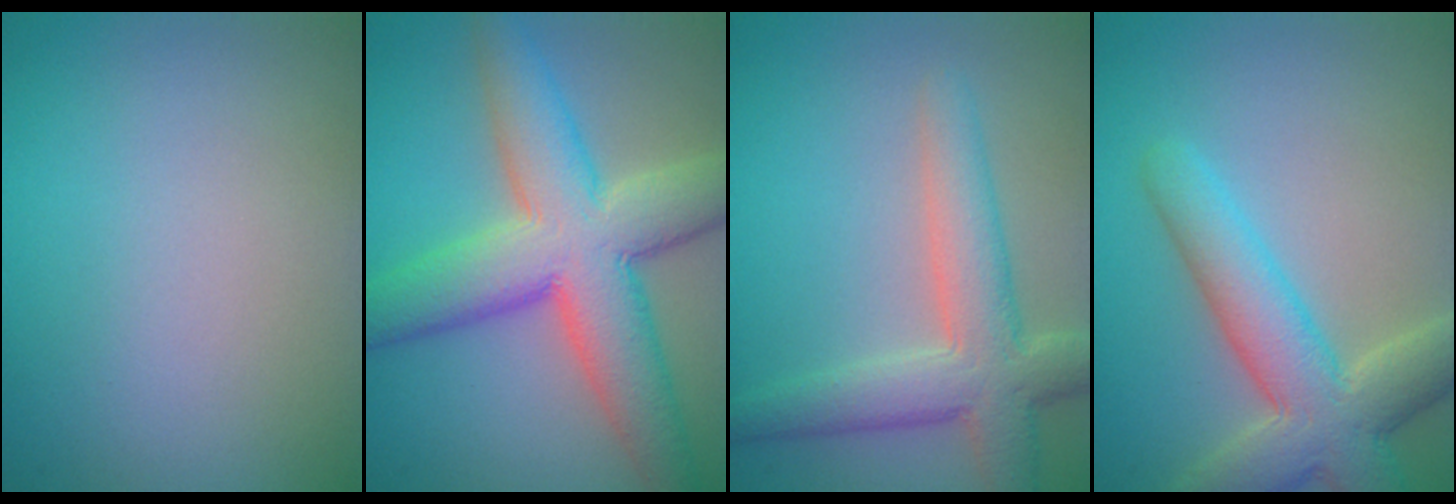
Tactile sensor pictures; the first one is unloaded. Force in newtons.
{"total": 10.1, "press": 10.1, "slide": 0.3}
{"total": 5.5, "press": 5.5, "slide": 0.3}
{"total": 5.6, "press": 5.6, "slide": 0.6}